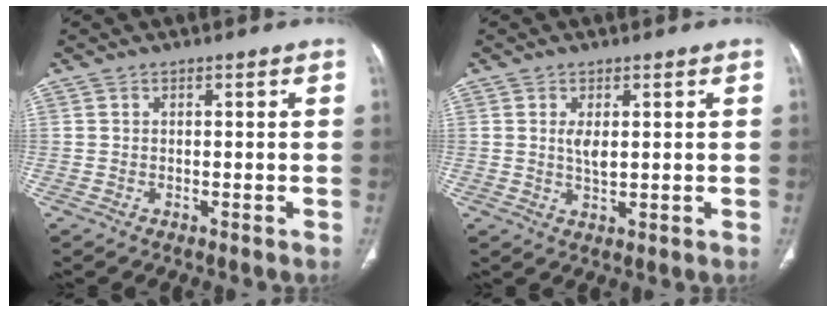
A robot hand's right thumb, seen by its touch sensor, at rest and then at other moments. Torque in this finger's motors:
{"motor_torque": [1.95, 3.06, 0.41, -0.09, 0.04]}